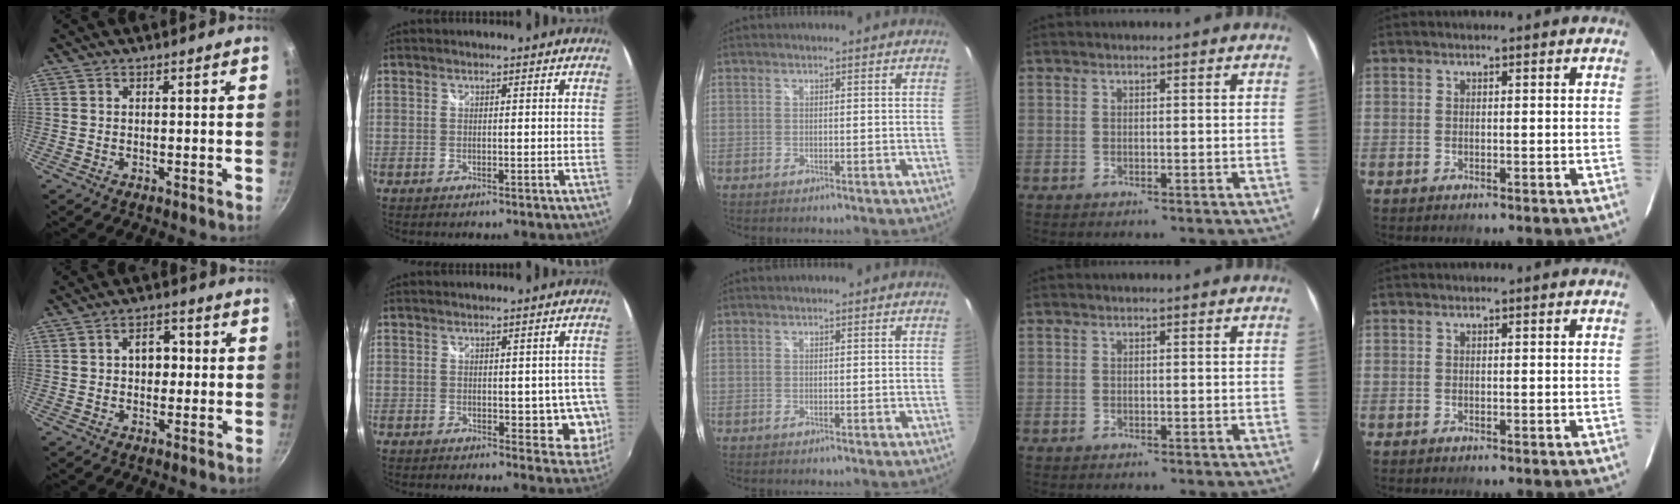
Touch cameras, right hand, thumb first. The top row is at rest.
{"thumb": {"total": 5.2, "force": [0.3, 3.7, 3.7], "torque": [-0.029, 0.012, 0.000]}, "index": {"total": 7.0, "force": [-0.8, 3.9, 5.8], "torque": [-0.053, -0.005, -0.004]}}